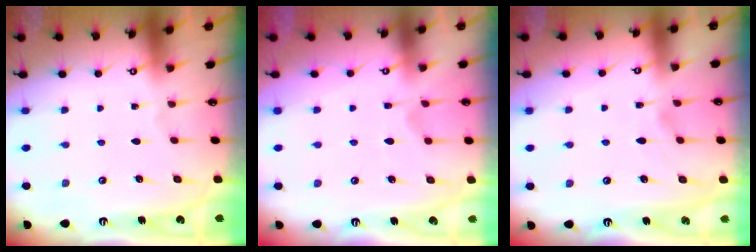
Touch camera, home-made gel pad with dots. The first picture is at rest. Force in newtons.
{"total": 2.7, "press": 2.4, "slide": 1.2}
{"total": 1.4, "press": 0.9, "slide": 1.0}